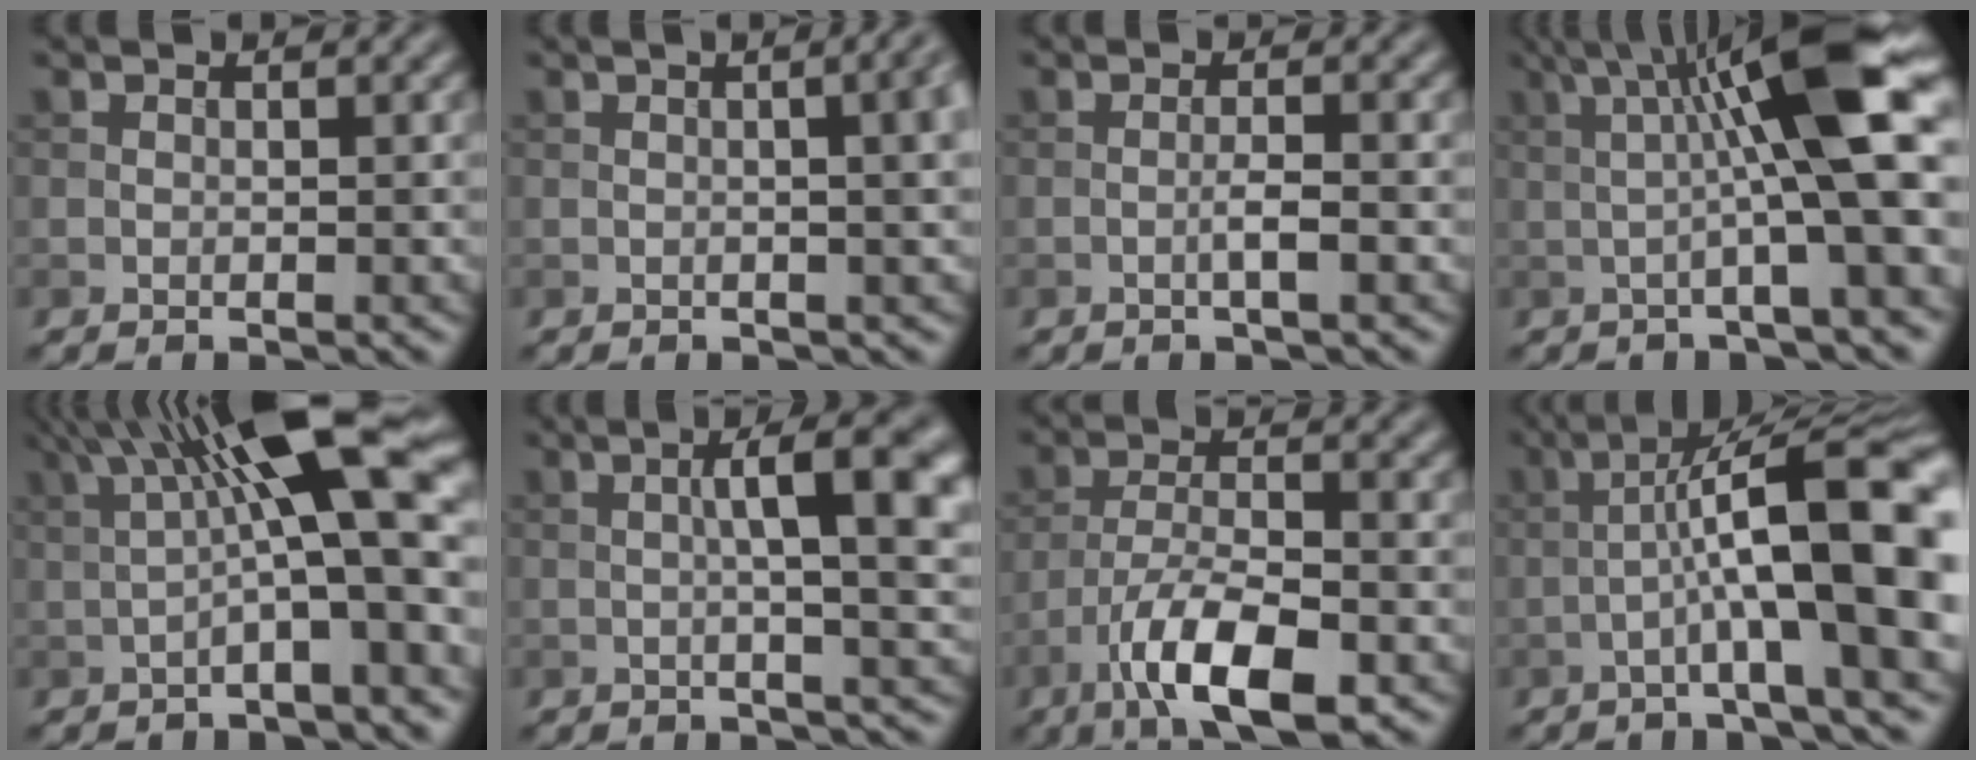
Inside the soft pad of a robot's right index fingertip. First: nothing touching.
{"total": 8.5, "force": [1.4, 4.3, 7.2], "torque": [-0.019, 0.042, -0.021]}
{"total": 1.7, "force": [-0.6, 0.1, 1.6], "torque": [-0.030, 0.003, -0.012]}
{"total": 10.8, "force": [1.9, 1.7, 10.5], "torque": [-0.155, 0.014, 0.030]}
{"total": 13.2, "force": [3.1, 3.0, 12.5], "torque": [-0.176, 0.025, 0.050]}
{"total": 8.0, "force": [1.1, 1.9, 7.7], "torque": [-0.096, 0.012, 0.015]}
{"total": 8.8, "force": [-4.8, 2.8, 6.9], "torque": [-0.123, 0.001, -0.087]}
{"total": 11.4, "force": [-1.2, 1.8, 11.2], "torque": [-0.169, 0.033, -0.023]}